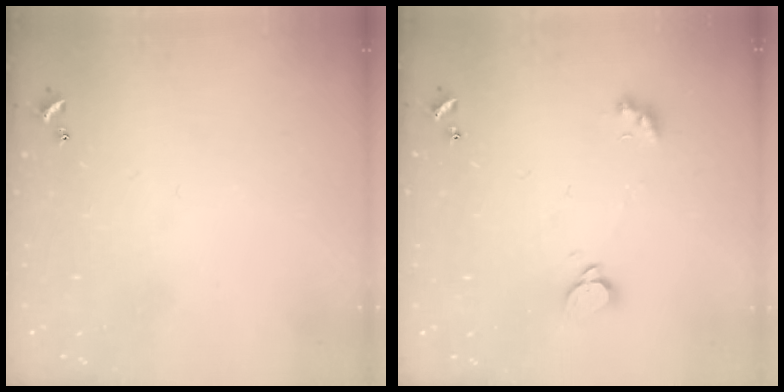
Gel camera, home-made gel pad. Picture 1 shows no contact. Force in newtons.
{"total": 2.1, "press": 2.1, "slide": 0.3}